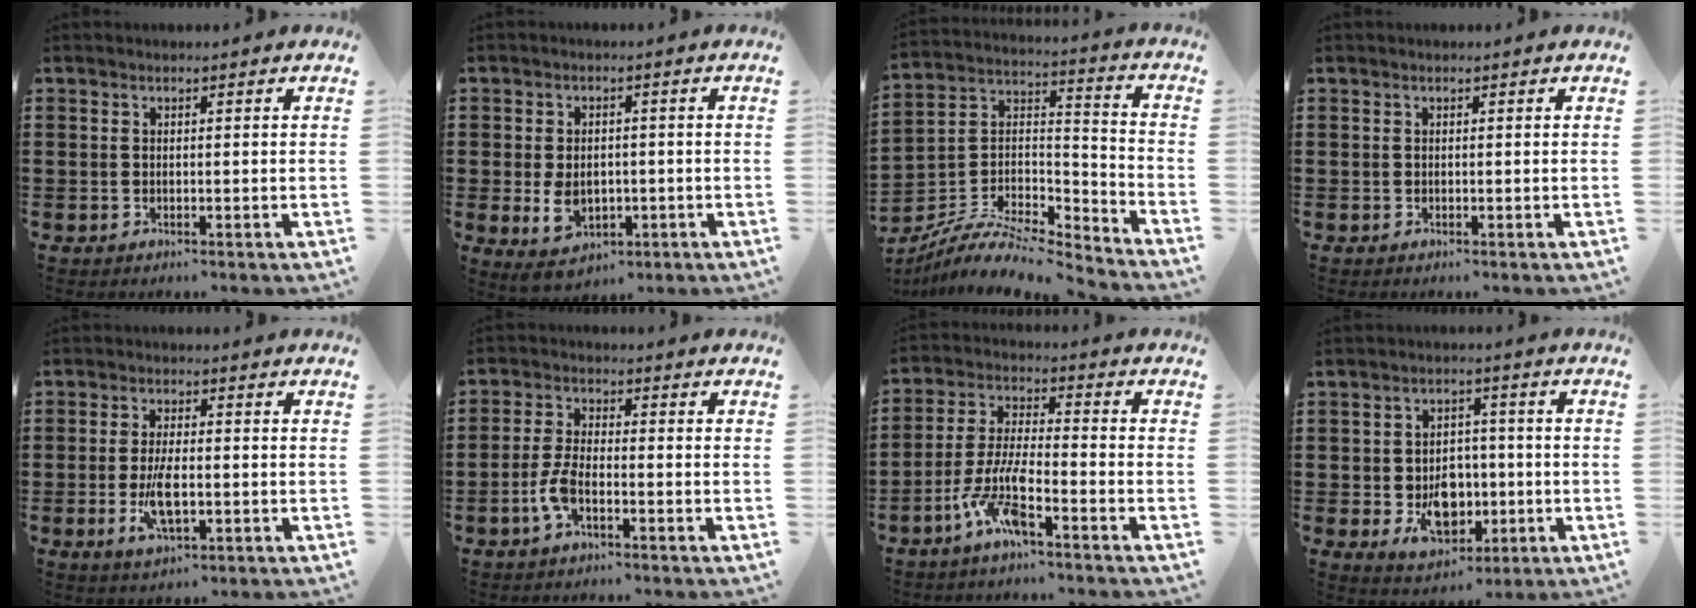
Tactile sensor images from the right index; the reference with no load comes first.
{"total": 5.0, "force": [-1.0, 3.5, 3.5], "torque": [-0.074, -0.004, -0.021]}
{"total": 8.5, "force": [-7.1, 2.9, 3.7], "torque": [-0.077, 0.010, -0.141]}
{"total": 0.0}
{"total": 5.9, "force": [-1.2, 2.2, 5.3], "torque": [-0.120, -0.009, -0.026]}
{"total": 4.6, "force": [-2.1, 1.4, 3.8], "torque": [-0.100, -0.009, -0.047]}
{"total": 8.5, "force": [-5.4, 1.4, 6.4], "torque": [-0.159, -0.015, -0.106]}
{"total": 7.5, "force": [-1.4, 5.6, 4.7], "torque": [-0.072, 0.002, -0.023]}